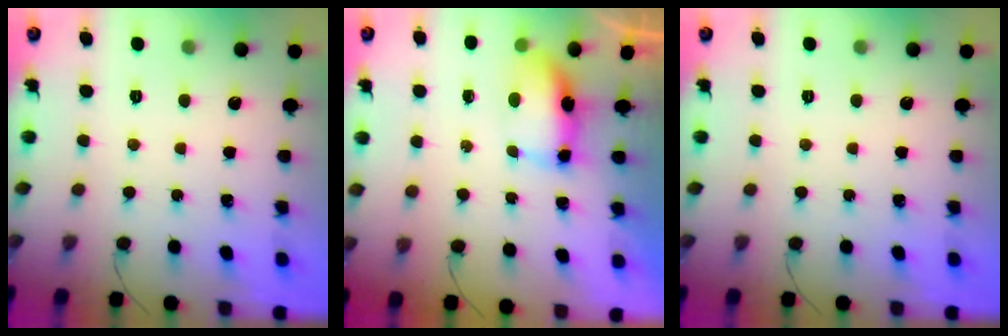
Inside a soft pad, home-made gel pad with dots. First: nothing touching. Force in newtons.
{"total": 7.9, "press": 7.5, "slide": 2.5}
{"total": 0.0}